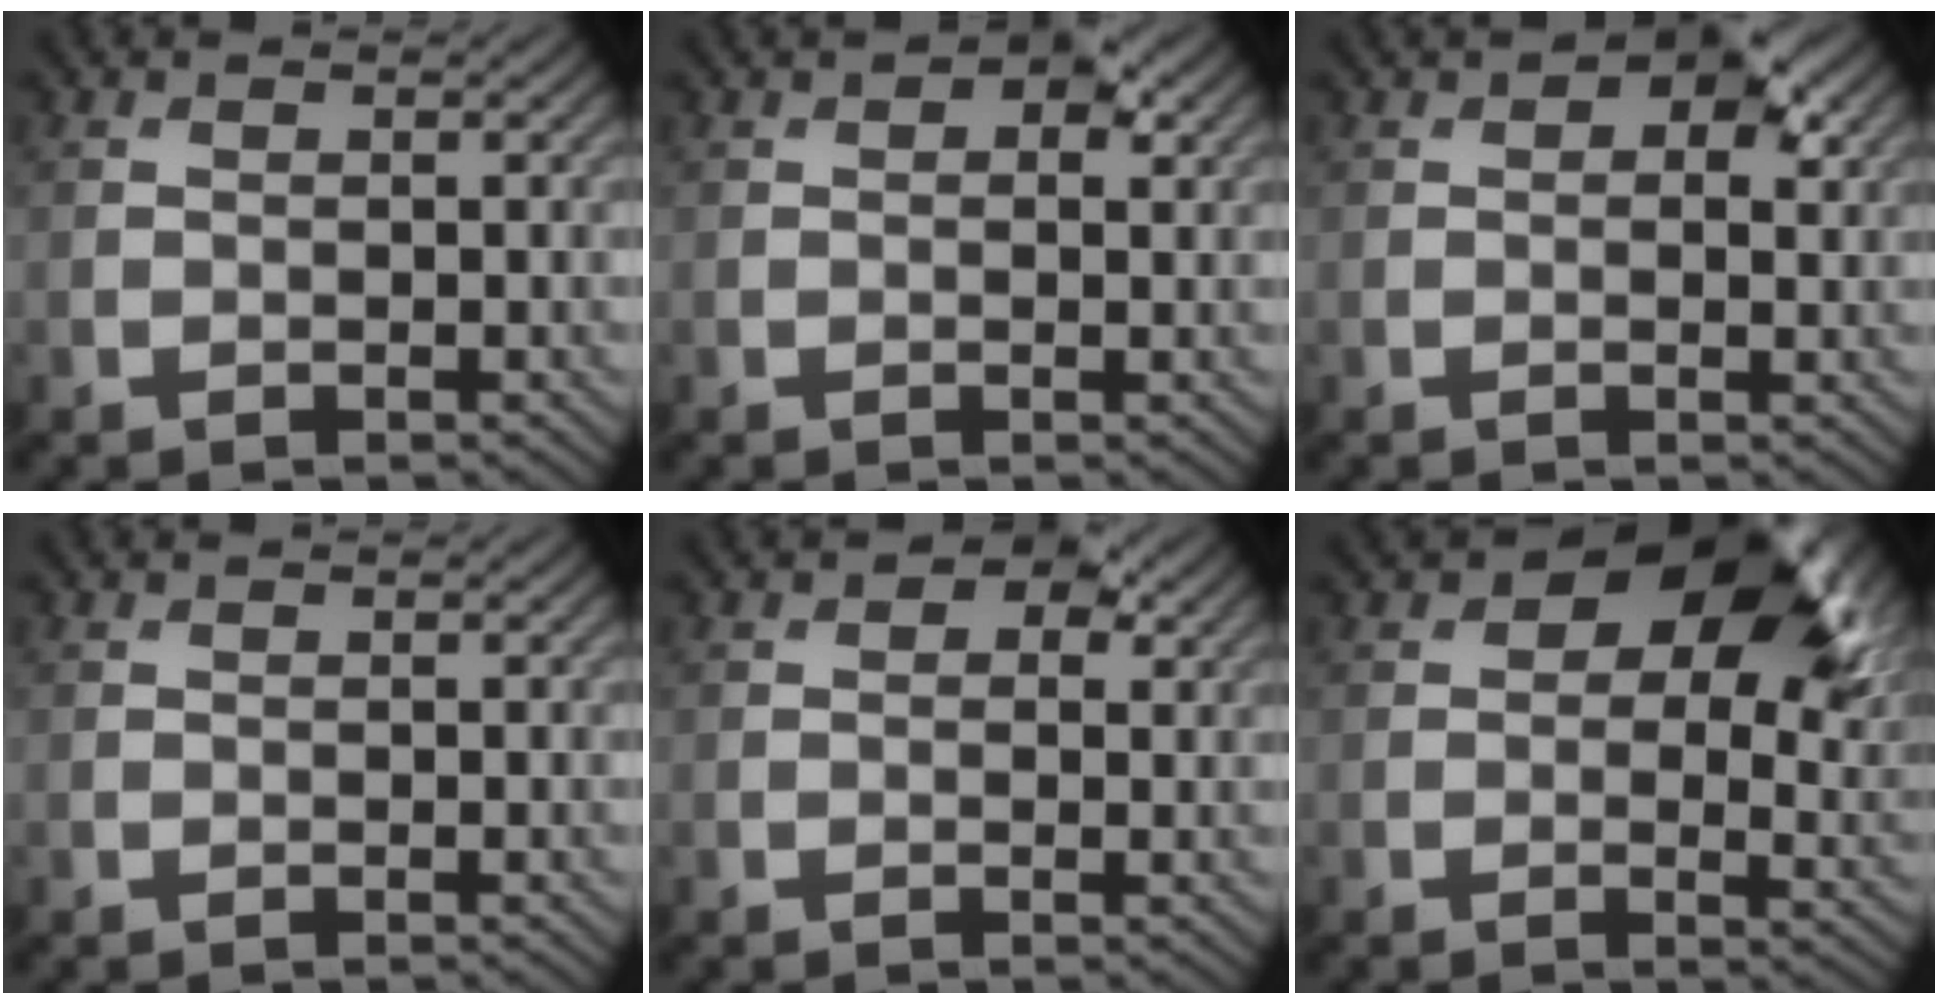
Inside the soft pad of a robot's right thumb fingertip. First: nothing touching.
{"total": 3.0, "force": [1.4, 1.6, 2.1], "torque": [-0.025, 0.001, 0.018]}
{"total": 5.1, "force": [2.3, 2.7, 3.7], "torque": [-0.047, 0.001, 0.027]}
{"total": 0.0}
{"total": 3.1, "force": [1.5, 1.9, 1.9], "torque": [-0.022, -0.002, 0.015]}
{"total": 13.8, "force": [6.1, 7.5, 9.9], "torque": [-0.139, 0.000, 0.096]}